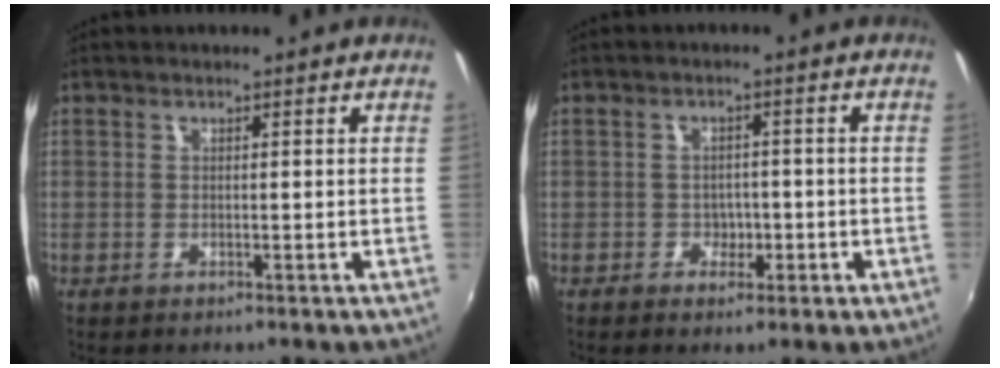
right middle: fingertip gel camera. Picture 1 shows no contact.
{"total": 3.0, "force": [-1.2, 2.6, 1.2], "torque": [-0.019, 0.005, -0.014]}